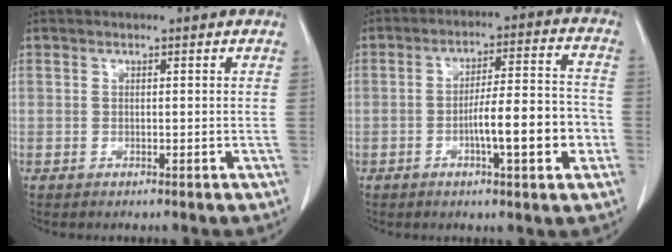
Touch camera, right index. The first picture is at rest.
{"total": 11.1, "force": [-3.1, 1.6, 10.6], "torque": [-0.169, 0.015, -0.046]}